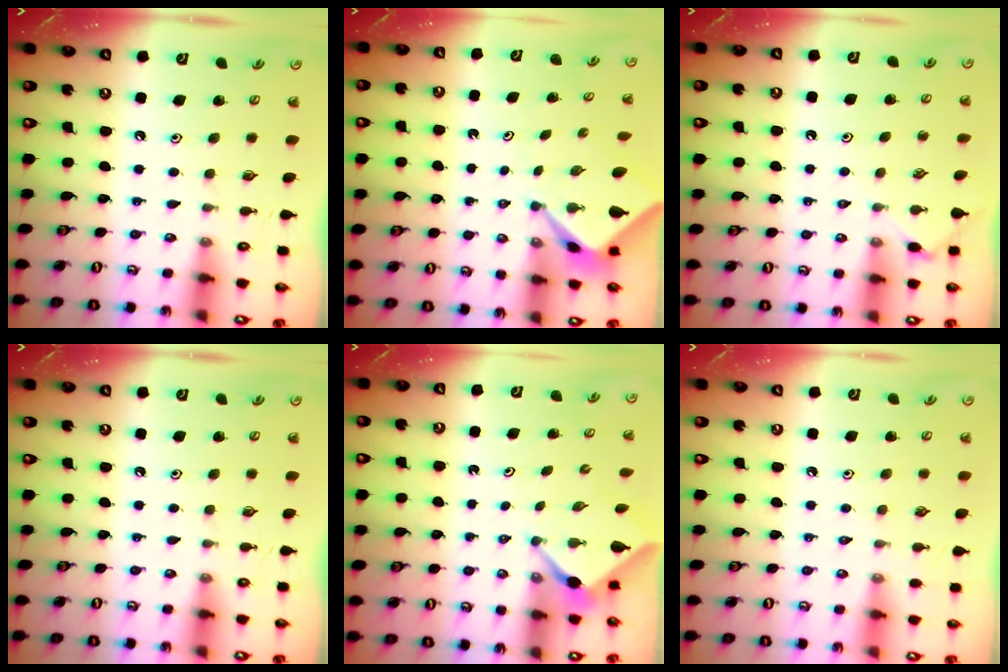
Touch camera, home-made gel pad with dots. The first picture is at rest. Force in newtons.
{"total": 2.3, "press": 2.3, "slide": 0.3}
{"total": 4.8, "press": 4.7, "slide": 0.4}
{"total": 0.0}
{"total": 2.5, "press": 2.5, "slide": 0.3}
{"total": 1.9, "press": 1.9, "slide": 0.4}